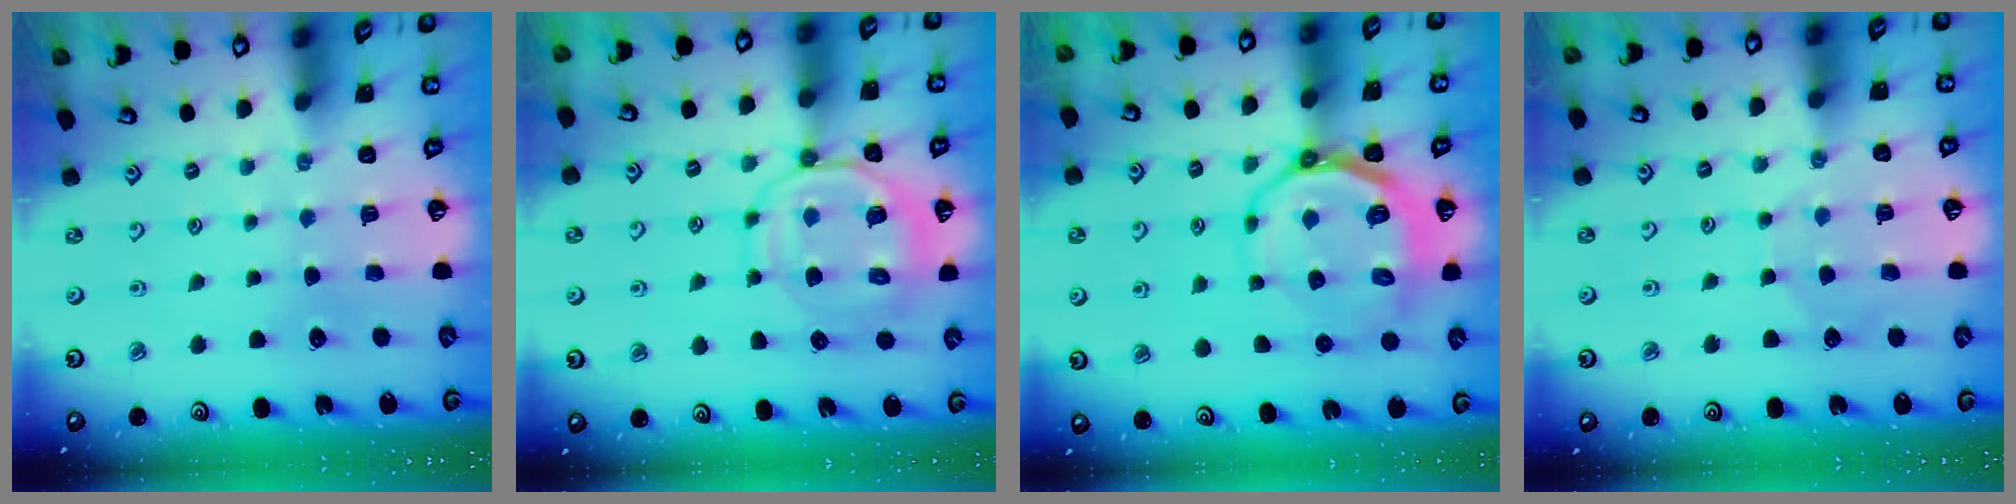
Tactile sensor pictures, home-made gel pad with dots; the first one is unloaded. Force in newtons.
{"total": 12.1, "press": 12.0, "slide": 1.6}
{"total": 11.7, "press": 11.2, "slide": 3.2}
{"total": 5.2, "press": 5.2, "slide": 0.5}